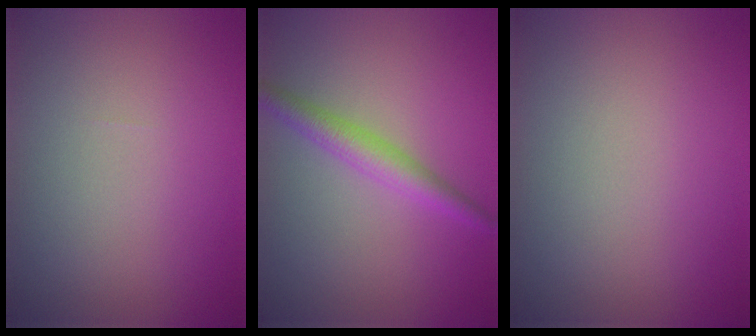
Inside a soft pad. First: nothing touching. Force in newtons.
{"total": 2.7, "press": 2.7, "slide": 0.1}
{"total": 0.0}